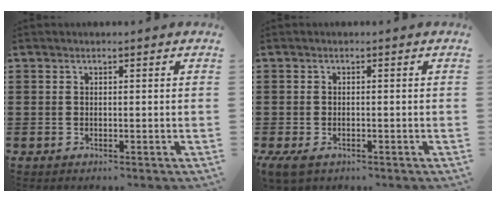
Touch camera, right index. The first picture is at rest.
{"total": 1.5, "force": [-0.7, 0.6, 1.1], "torque": [-0.031, -0.005, -0.016]}